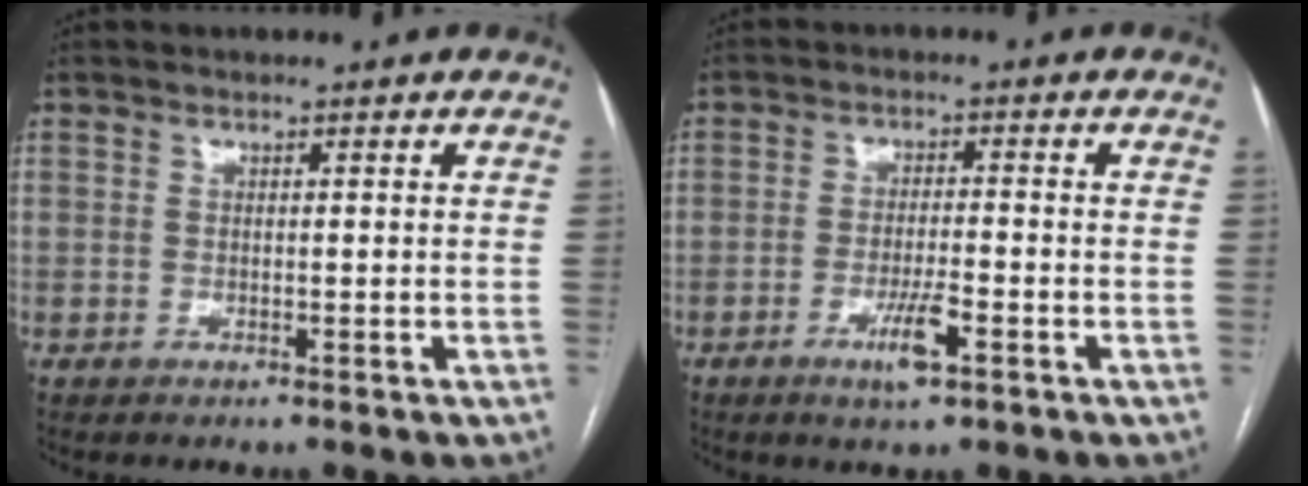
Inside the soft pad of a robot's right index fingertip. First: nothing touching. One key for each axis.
{"total": 5.0, "fx": -2.5, "fy": 0.4, "fz": 4.3, "tx": -0.081, "ty": -0.007, "tz": -0.045}